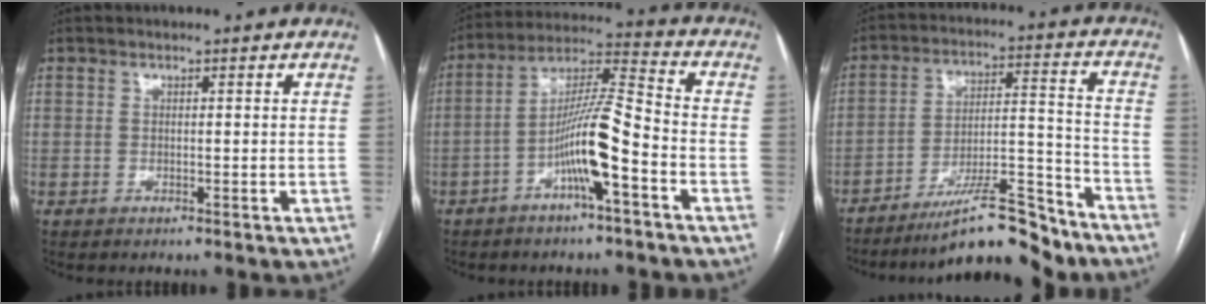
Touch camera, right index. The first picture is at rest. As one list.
[{"total": 11.1, "force": [-4.5, 0.6, 10.1], "torque": [-0.192, 0.018, -0.081]}, {"total": 15.0, "force": [-12.4, 2.2, 8.0], "torque": [-0.124, 0.024, -0.202]}]